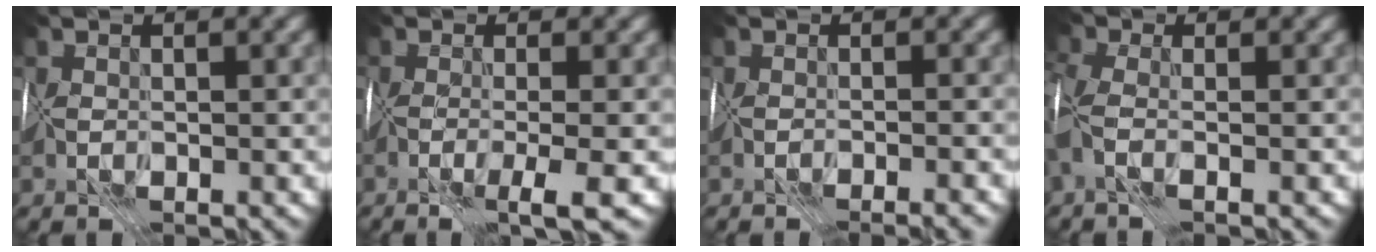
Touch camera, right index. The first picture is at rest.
{"total": 3.9, "force": [-1.7, 0.0, 3.5], "torque": [-0.060, -0.016, -0.024]}
{"total": 3.1, "force": [-2.9, 0.0, 1.0], "torque": [0.006, 0.001, -0.031]}
{"total": 3.0, "force": [-0.8, 1.2, 2.7], "torque": [-0.071, 0.005, -0.017]}